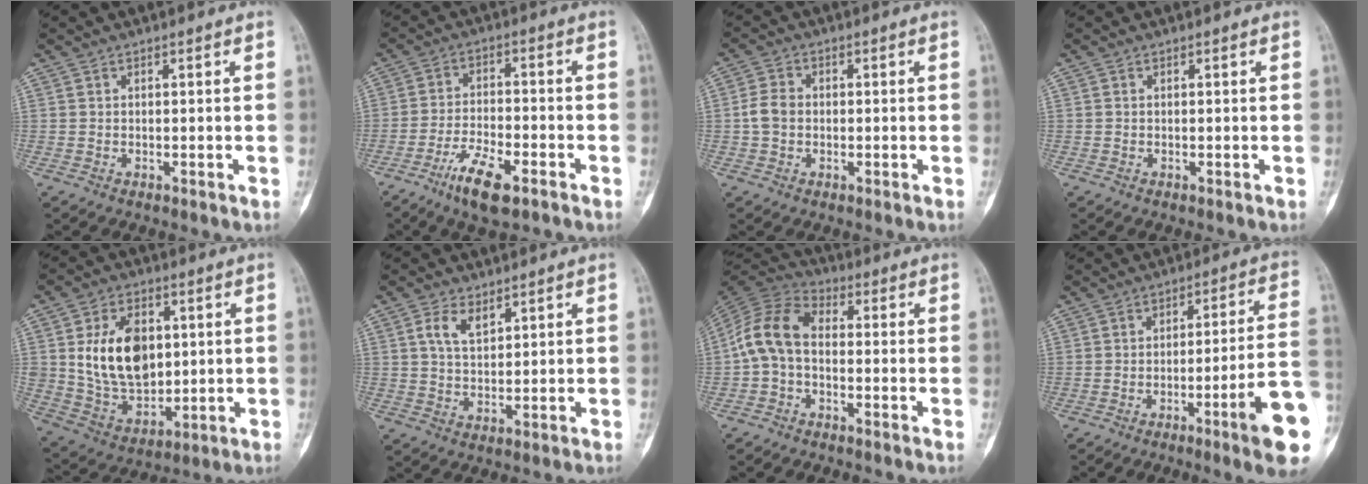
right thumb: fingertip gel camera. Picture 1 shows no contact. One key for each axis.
{"total": 9.1, "fx": -5.6, "fy": 3.1, "fz": 6.5, "tx": -0.119, "ty": 0.021, "tz": -0.098}
{"total": 4.4, "fx": -0.4, "fy": 3.5, "fz": 2.5, "tx": -0.043, "ty": 0.011, "tz": -0.014}
{"total": 0.0}
{"total": 16.7, "fx": 2.9, "fy": 11.4, "fz": 11.8, "tx": -0.161, "ty": -0.013, "tz": 0.066}
{"total": 4.9, "fx": 2.5, "fy": 2.7, "fz": 3.2, "tx": -0.047, "ty": -0.010, "tz": 0.048}
{"total": 9.6, "fx": -1.1, "fy": 6.7, "fz": 6.9, "tx": -0.129, "ty": 0.029, "tz": -0.038}
{"total": 14.5, "fx": -5.7, "fy": 1.0, "fz": 13.3, "tx": -0.153, "ty": 0.026, "tz": -0.082}